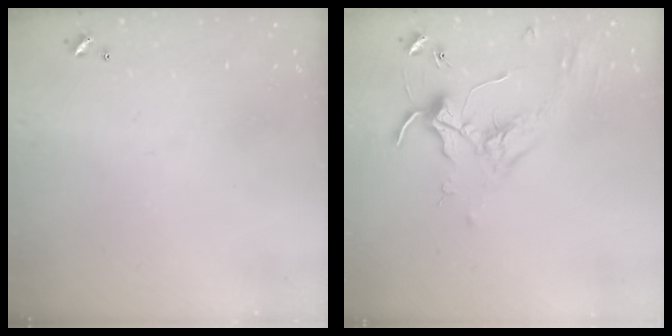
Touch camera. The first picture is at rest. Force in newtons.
{"total": 1.7, "press": 1.7, "slide": 0.4}